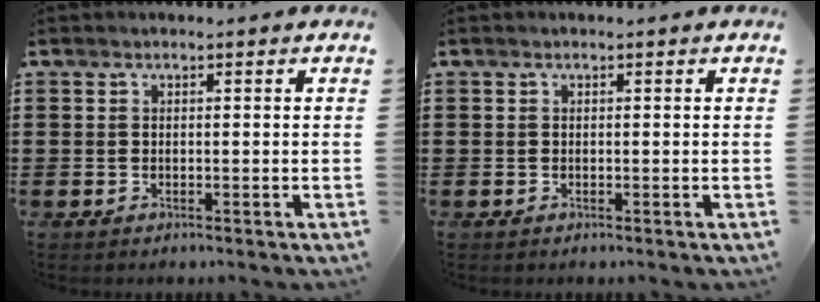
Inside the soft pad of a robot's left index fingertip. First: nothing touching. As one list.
[{"total": 0.0}]